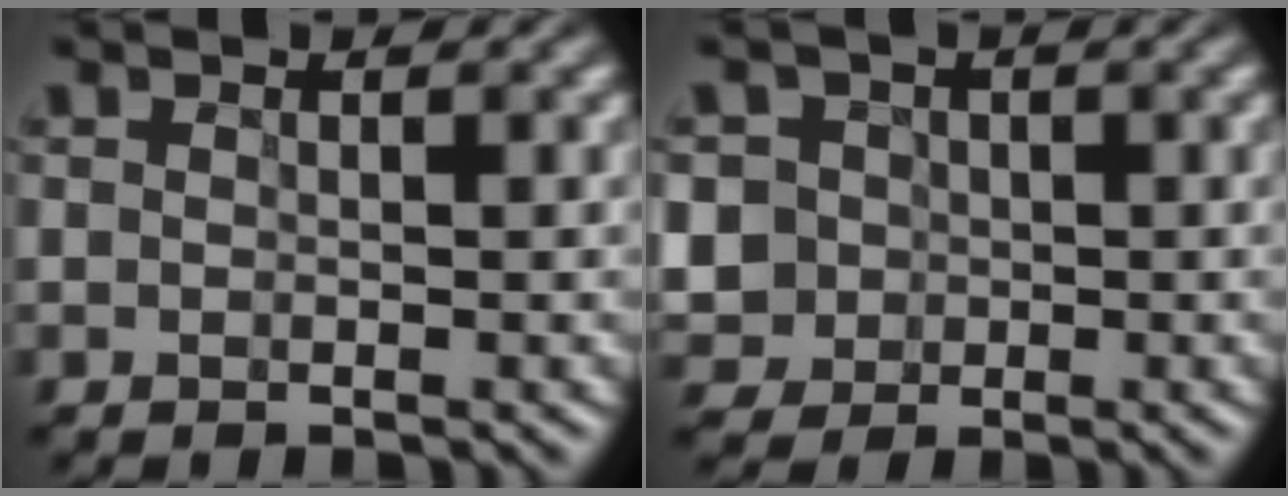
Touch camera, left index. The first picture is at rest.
{"total": 7.9, "force": [-0.9, 7.5, 2.3], "torque": [-0.081, 0.009, -0.027]}